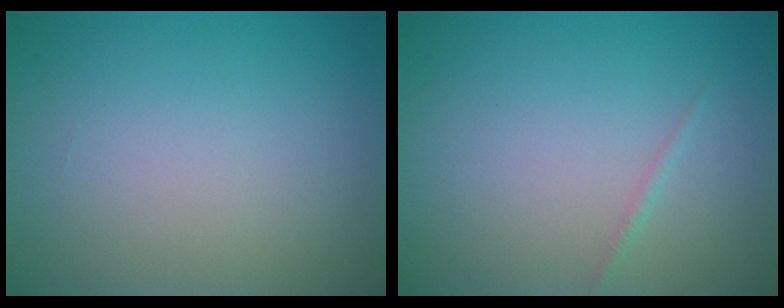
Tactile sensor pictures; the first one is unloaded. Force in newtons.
{"total": 0.6, "press": 0.6, "slide": 0.1}